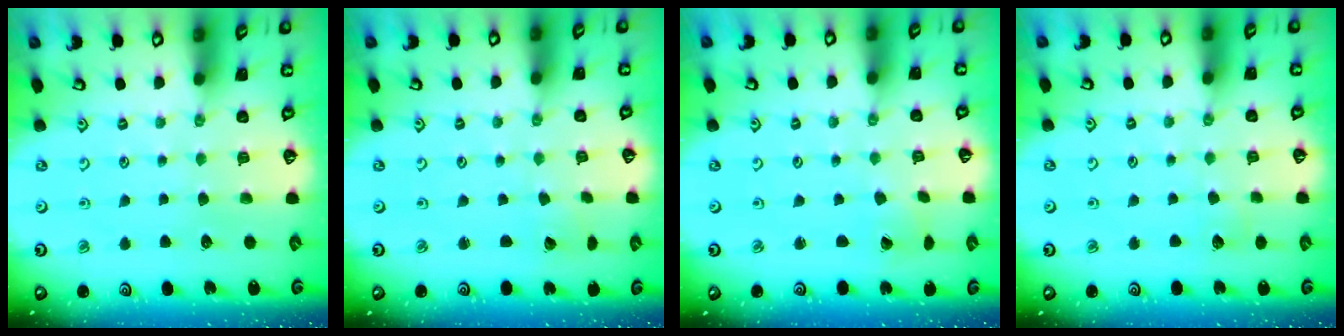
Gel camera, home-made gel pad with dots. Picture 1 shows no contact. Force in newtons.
{"total": 1.5, "press": 1.5, "slide": 0.0}
{"total": 0.8, "press": 0.8, "slide": 0.1}
{"total": 3.4, "press": 3.4, "slide": 0.3}